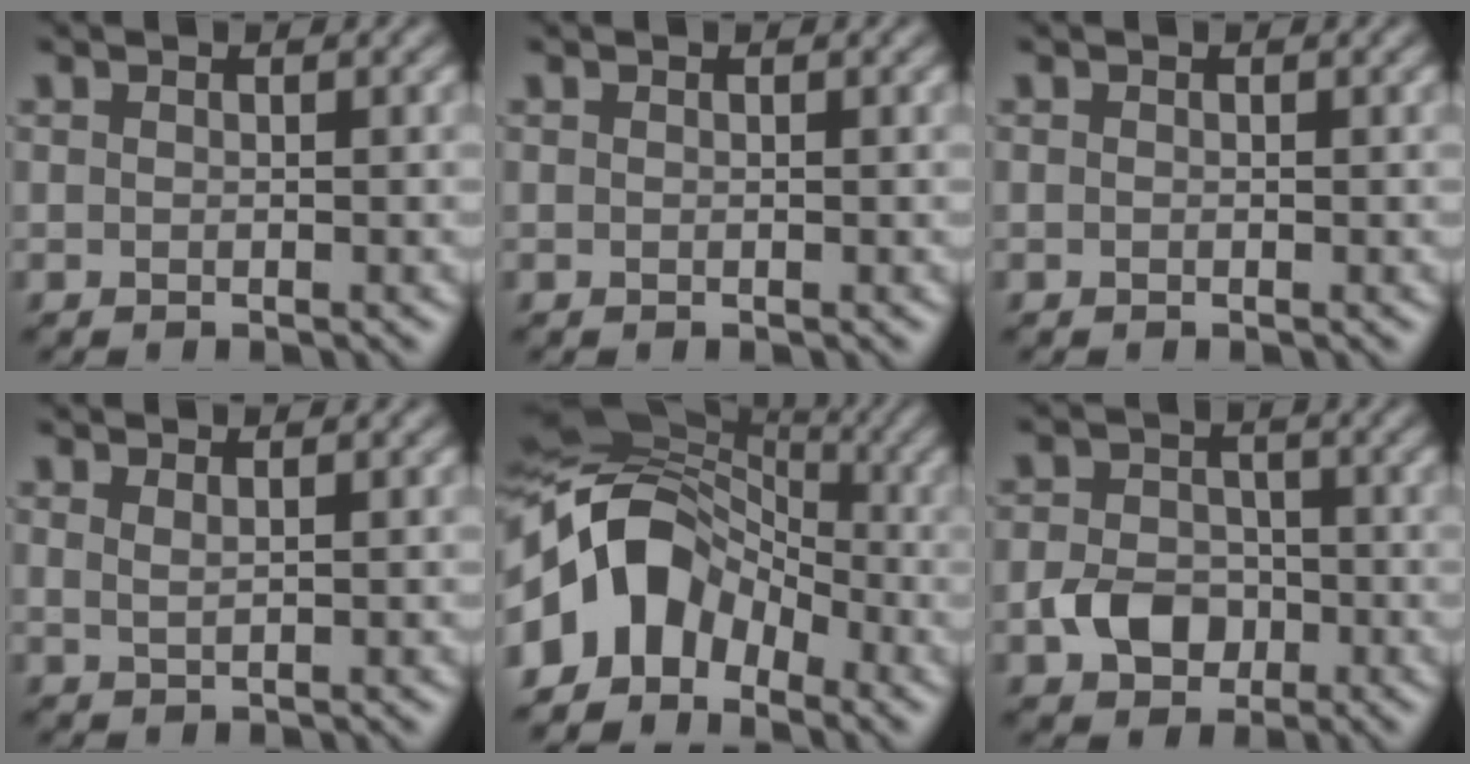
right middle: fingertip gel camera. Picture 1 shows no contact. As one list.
[{"total": 0.0}, {"total": 0.0}, {"total": 1.0, "force": [0.6, 0.3, 0.6], "torque": [-0.009, -0.002, 0.010]}, {"total": 9.1, "force": [-3.2, 6.5, 5.5], "torque": [-0.091, 0.017, -0.079]}, {"total": 3.8, "force": [-1.4, 2.9, 1.9], "torque": [-0.035, 0.001, -0.031]}]